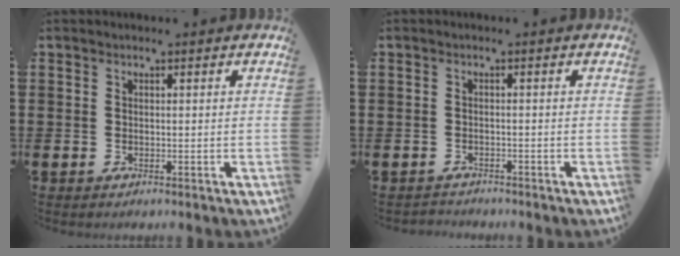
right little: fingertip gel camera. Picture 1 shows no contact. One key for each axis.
{"total": 0.9, "fx": -0.9, "fy": 0.1, "fz": -0.1, "tx": 0.000, "ty": 0.000, "tz": -0.019}